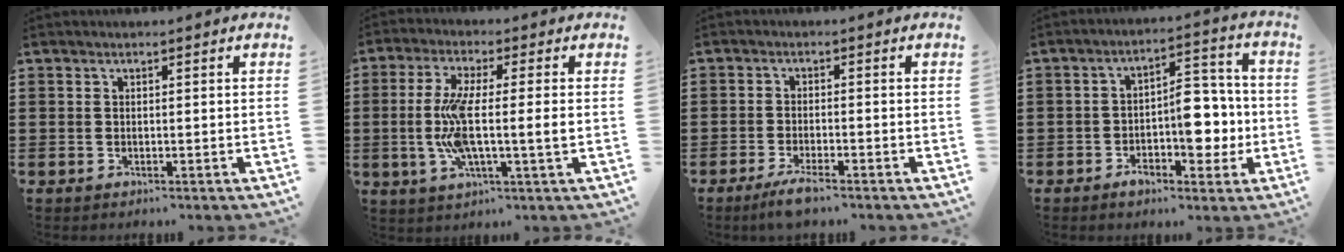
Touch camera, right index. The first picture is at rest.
{"total": 9.0, "force": [-0.8, 1.7, 8.8], "torque": [-0.182, -0.013, -0.022]}
{"total": 3.4, "force": [-2.6, 0.1, 2.1], "torque": [-0.049, -0.009, -0.050]}
{"total": 9.3, "force": [-1.6, 5.3, 7.4], "torque": [-0.088, 0.004, -0.030]}